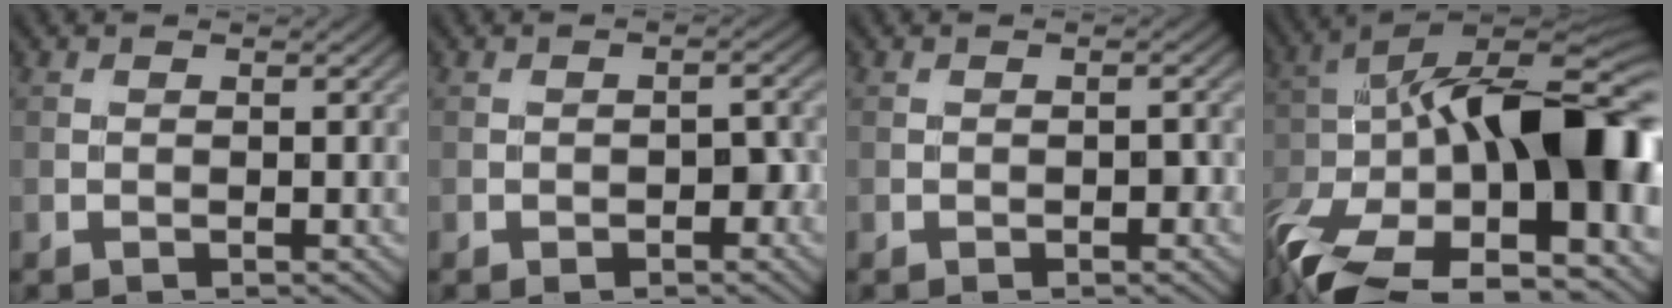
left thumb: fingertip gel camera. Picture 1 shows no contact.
{"total": 3.2, "force": [-1.3, 1.5, 2.5], "torque": [-0.032, 0.001, -0.017]}
{"total": 1.7, "force": [-0.6, 0.7, 1.5], "torque": [-0.019, 0.003, -0.008]}
{"total": 21.1, "force": [-5.8, 10.3, 17.5], "torque": [-0.317, -0.011, -0.095]}